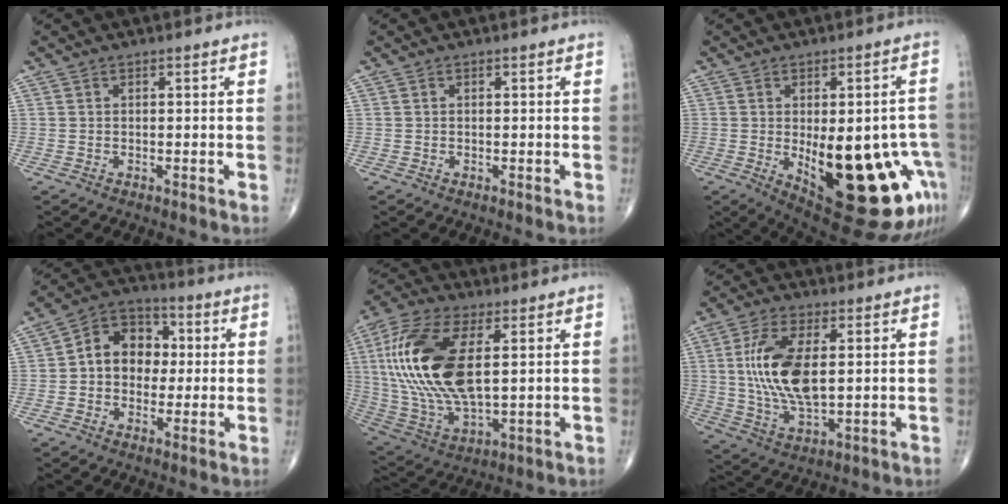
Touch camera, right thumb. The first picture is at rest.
{"total": 0.0}
{"total": 24.8, "force": [-7.5, 9.9, 21.5], "torque": [-0.212, 0.000, -0.072]}
{"total": 11.1, "force": [0.7, 8.6, 6.9], "torque": [-0.073, 0.028, 0.000]}
{"total": 22.5, "force": [3.9, 10.8, 19.4], "torque": [-0.414, -0.011, 0.072]}
{"total": 13.9, "force": [1.8, 6.4, 12.2], "torque": [-0.244, -0.010, 0.039]}